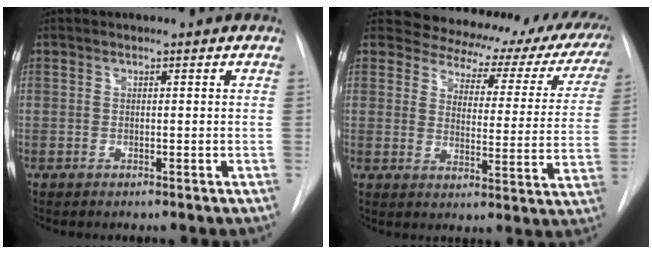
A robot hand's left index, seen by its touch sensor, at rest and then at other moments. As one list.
[{"total": 19.1, "force": [16.2, 8.2, 5.8], "torque": [-0.050, -0.021, 0.162]}]